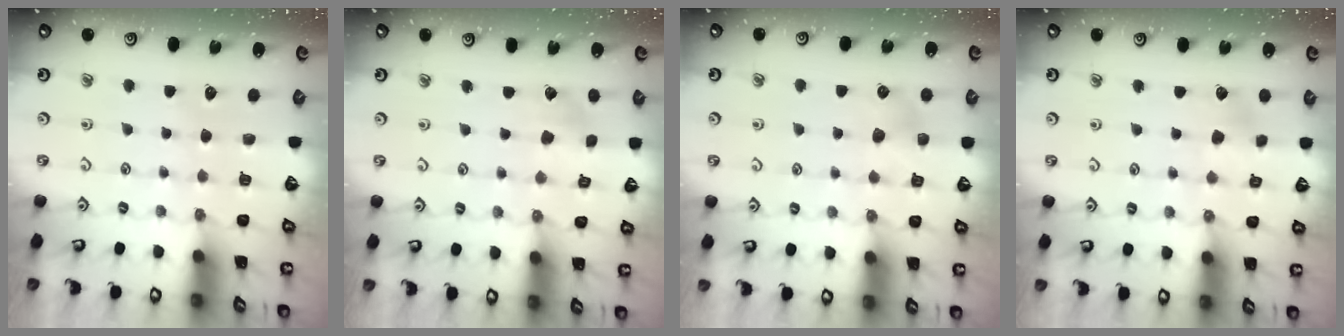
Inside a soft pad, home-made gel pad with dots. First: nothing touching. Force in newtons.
{"total": 2.1, "press": 2.1, "slide": 0.2}
{"total": 5.9, "press": 5.8, "slide": 1.1}
{"total": 3.2, "press": 3.2, "slide": 0.4}